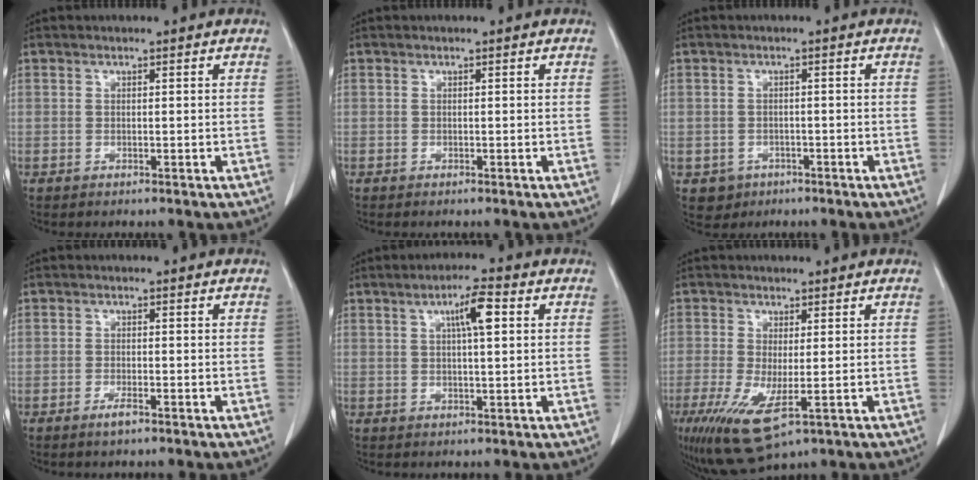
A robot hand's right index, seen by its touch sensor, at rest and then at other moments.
{"total": 0.0}
{"total": 2.9, "force": [-1.4, 2.5, 0.3], "torque": [0.000, 0.008, -0.015]}
{"total": 1.8, "force": [-1.3, 0.3, 1.2], "torque": [-0.025, -0.002, -0.023]}
{"total": 5.3, "force": [1.7, 0.6, 4.9], "torque": [-0.086, 0.007, 0.028]}
{"total": 8.9, "force": [-3.3, 2.3, 7.9], "torque": [-0.147, -0.029, -0.049]}